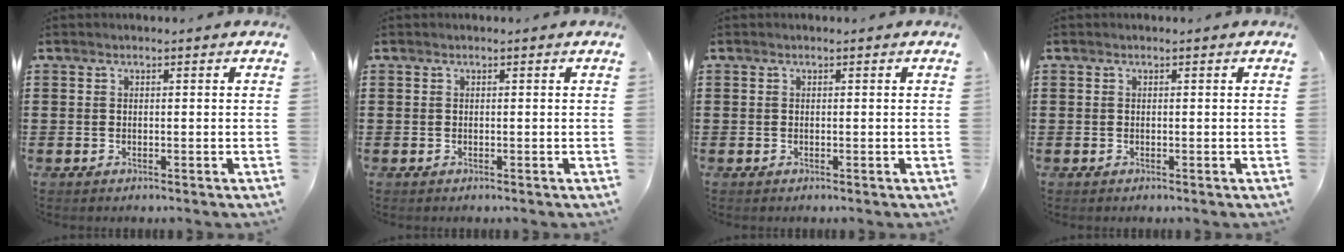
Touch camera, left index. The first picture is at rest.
{"total": 0.0}
{"total": 0.0}
{"total": 0.0}